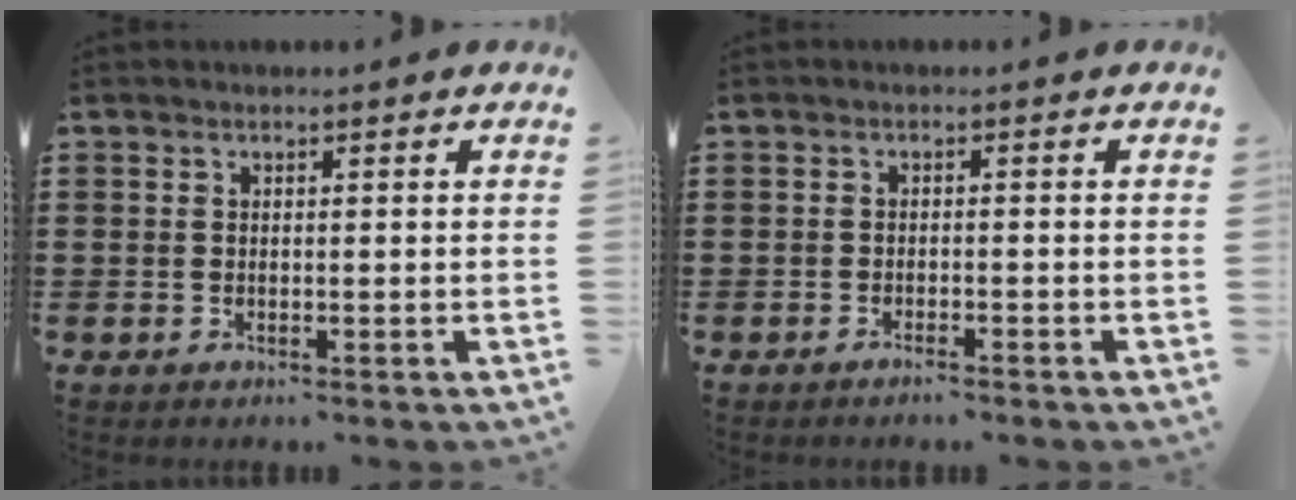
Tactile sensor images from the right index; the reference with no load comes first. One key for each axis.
{"total": 1.1, "fx": -1.0, "fy": -0.1, "fz": 0.5, "tx": -0.012, "ty": -0.004, "tz": -0.019}